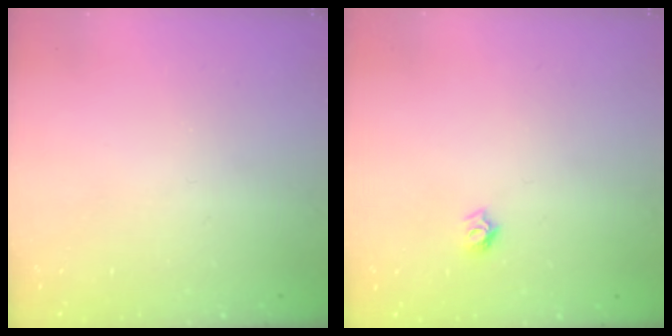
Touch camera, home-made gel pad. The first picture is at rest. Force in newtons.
{"total": 5.5, "press": 5.5, "slide": 0.5}